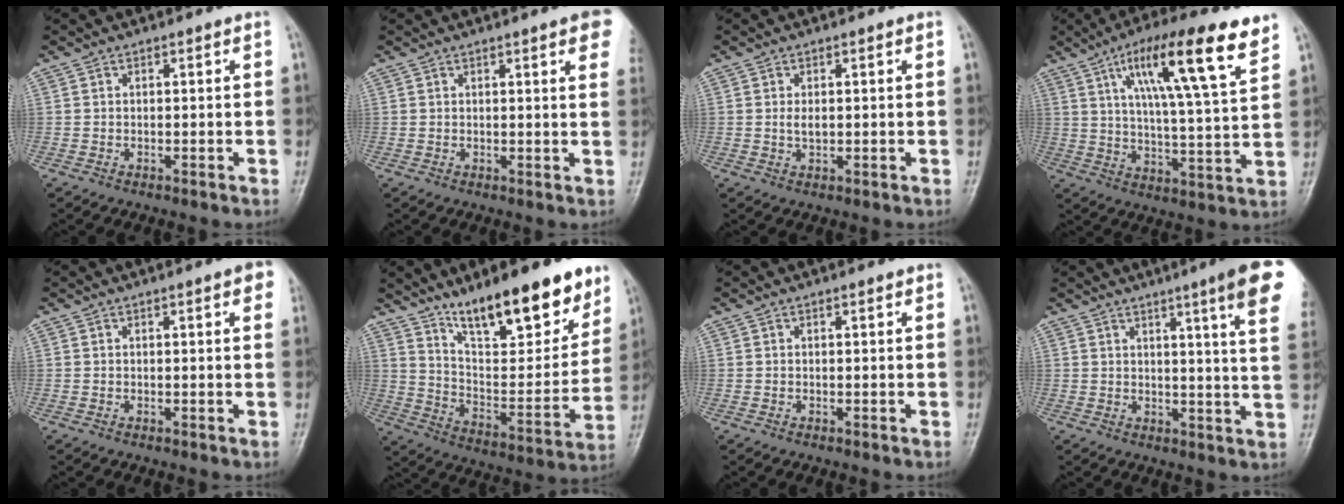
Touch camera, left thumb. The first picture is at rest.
{"total": 7.8, "force": [4.4, 1.3, 6.3], "torque": [-0.057, -0.003, 0.043]}
{"total": 1.9, "force": [0.4, 0.9, 1.6], "torque": [-0.027, -0.003, 0.010]}
{"total": 18.5, "force": [9.9, 3.3, 15.3], "torque": [-0.232, -0.029, 0.159]}
{"total": 6.4, "force": [3.1, 1.2, 5.5], "torque": [-0.055, -0.002, 0.032]}
{"total": 22.0, "force": [15.4, 6.8, 14.2], "torque": [-0.169, -0.075, 0.253]}
{"total": 0.6, "force": [0.5, 0.1, 0.4], "torque": [-0.006, -0.001, 0.006]}
{"total": 14.0, "force": [7.7, 0.5, 11.6], "torque": [-0.139, -0.032, 0.083]}